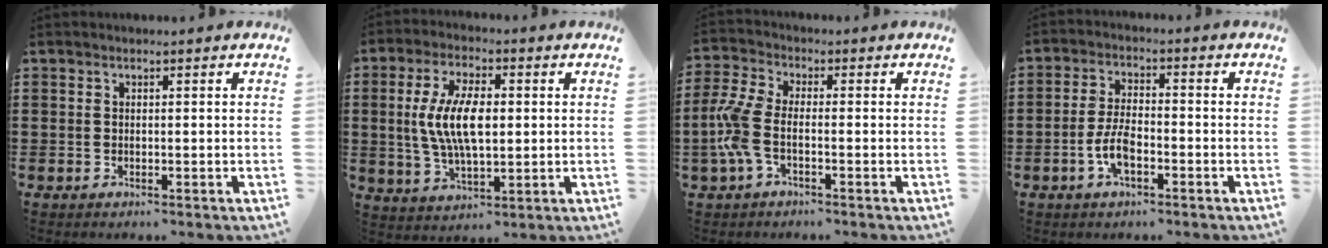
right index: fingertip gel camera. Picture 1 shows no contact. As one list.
[{"total": 9.6, "force": [0.5, 4.1, 8.7], "torque": [-0.189, 0.005, 0.003]}, {"total": 6.2, "force": [-1.7, 2.9, 5.2], "torque": [-0.140, -0.011, -0.040]}, {"total": 5.7, "force": [-2.2, 2.4, 4.7], "torque": [-0.113, -0.002, -0.048]}]